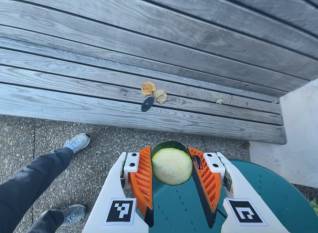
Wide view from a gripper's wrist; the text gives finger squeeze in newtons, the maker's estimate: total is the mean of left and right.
{"total": 9.9, "left": 9.5, "right": 10.3}